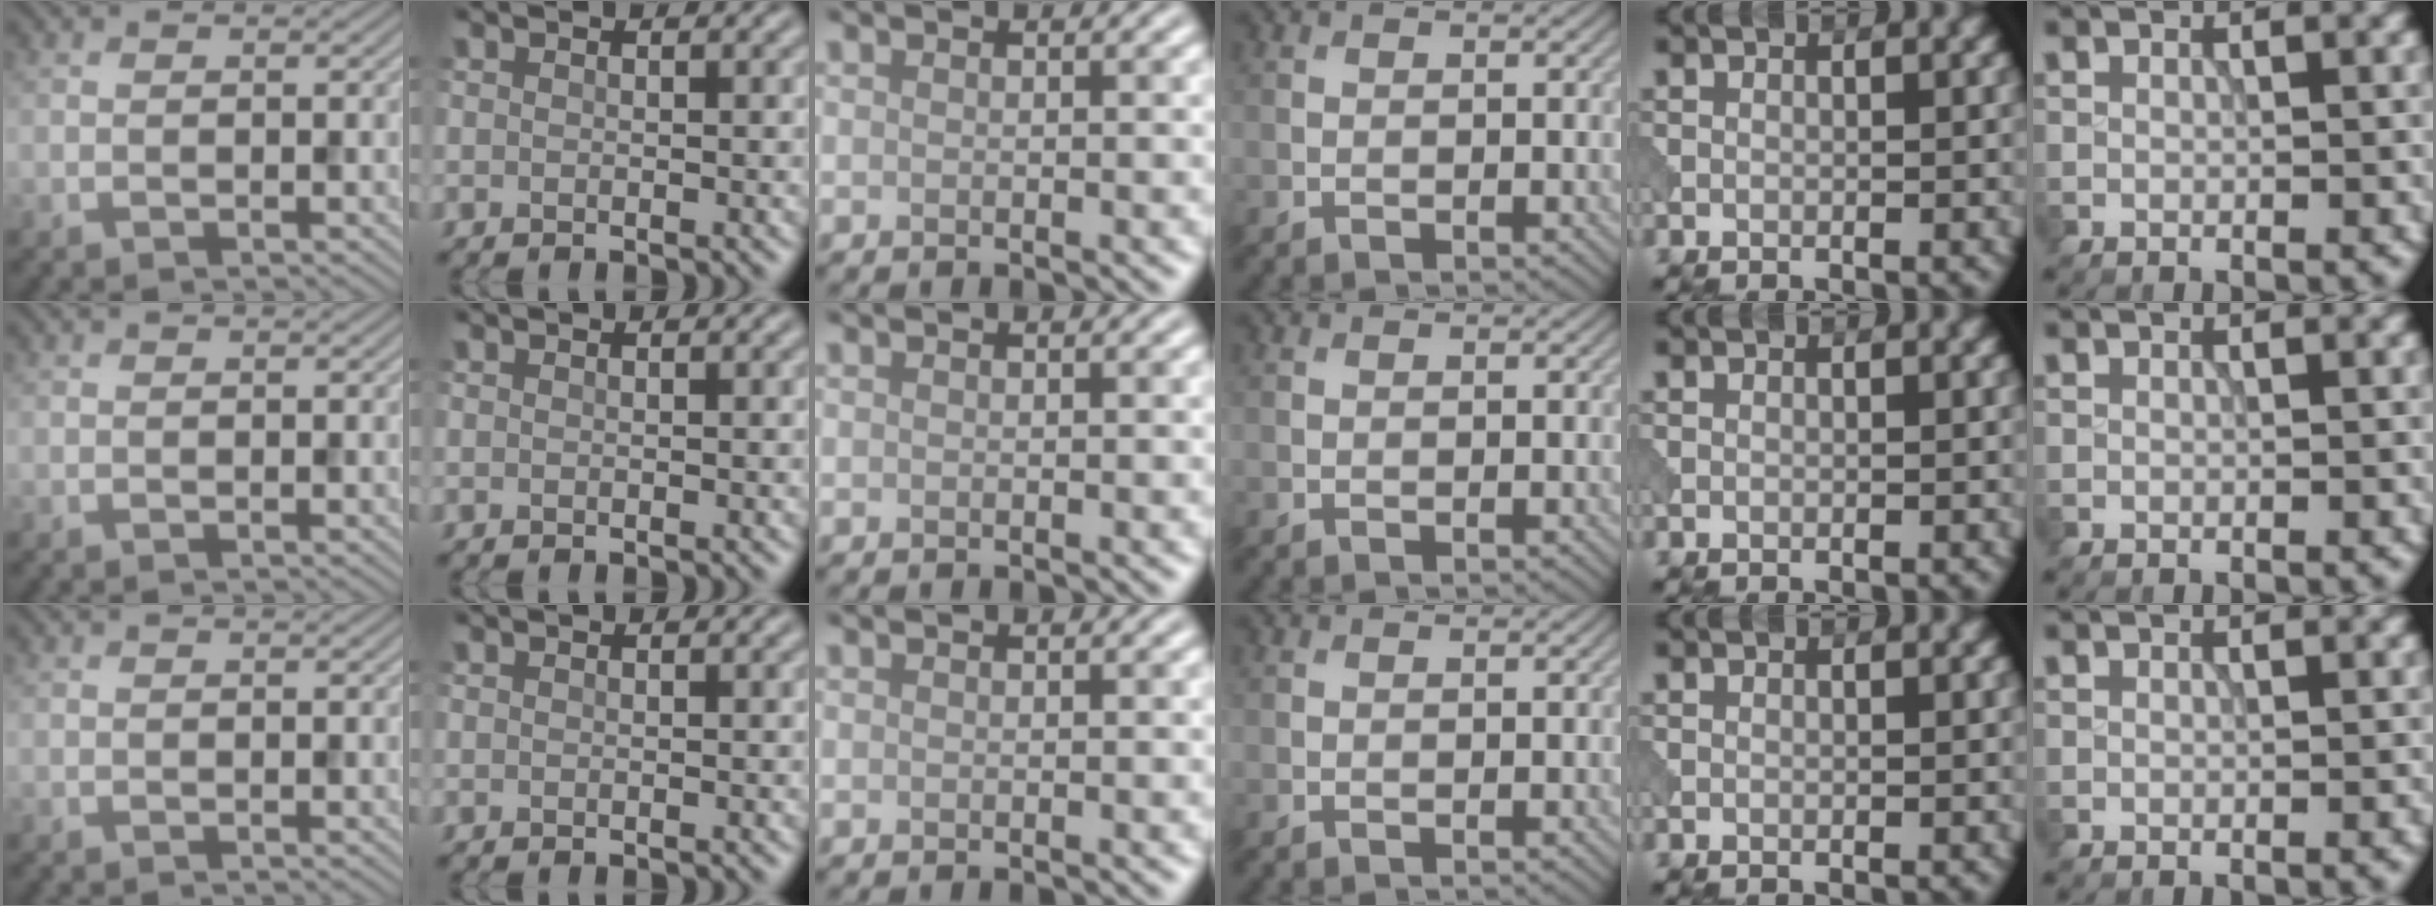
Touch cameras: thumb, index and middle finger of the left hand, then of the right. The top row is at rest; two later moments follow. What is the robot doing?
{"motion": "pour", "object": "beaker"}